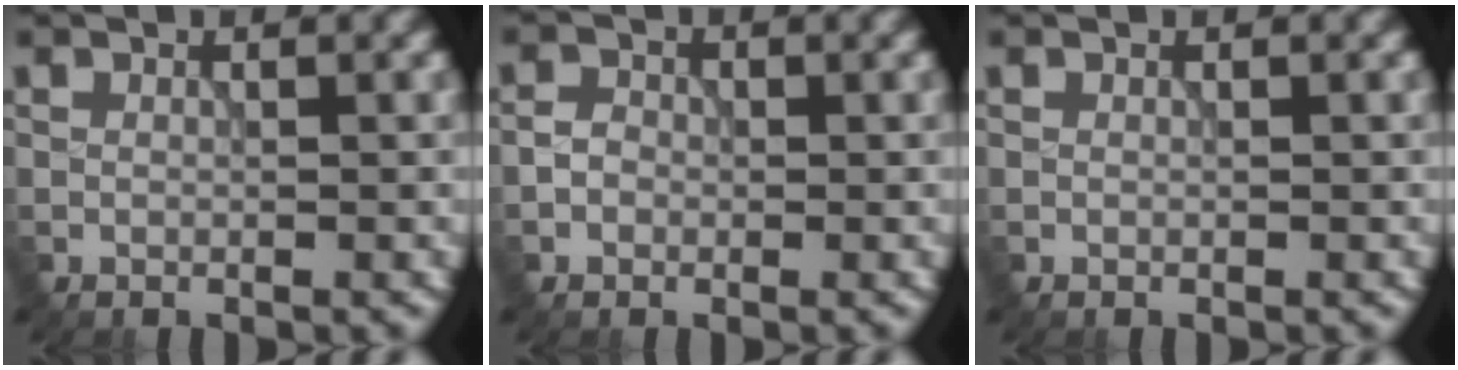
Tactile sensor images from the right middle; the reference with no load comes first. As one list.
[{"total": 1.5, "force": [-0.4, 1.3, 0.4], "torque": [-0.003, 0.000, -0.012]}, {"total": 0.0}]